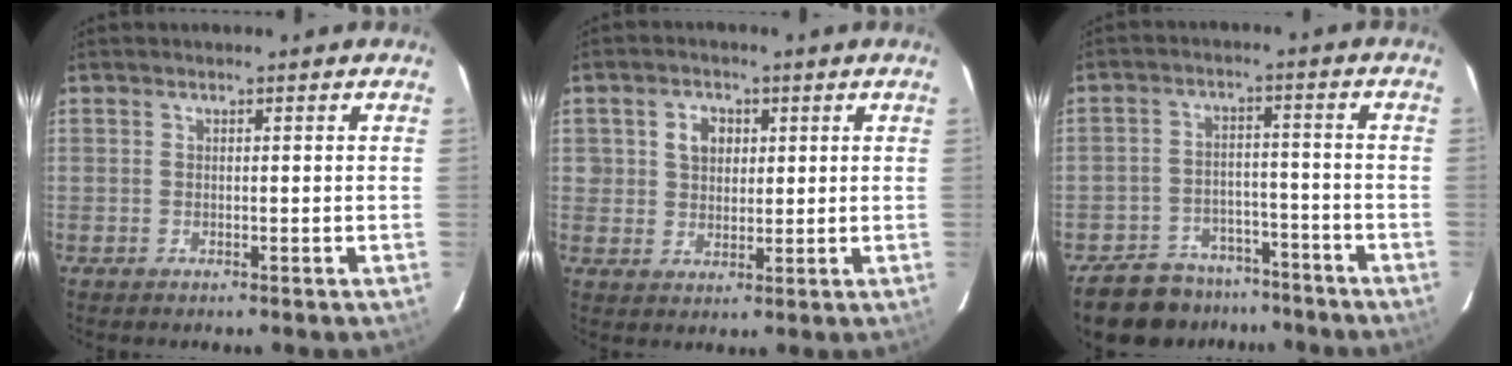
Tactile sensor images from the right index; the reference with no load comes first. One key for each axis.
{"total": 4.7, "fx": 1.4, "fy": 4.1, "fz": 2.0, "tx": -0.029, "ty": 0.014, "tz": 0.029}
{"total": 13.2, "fx": -10.8, "fy": 6.5, "fz": 3.6, "tx": -0.102, "ty": 0.019, "tz": -0.149}